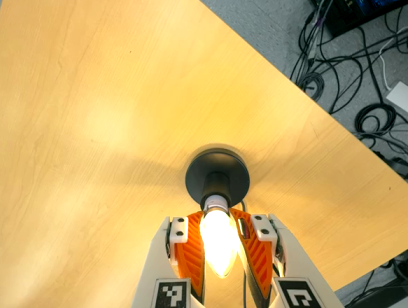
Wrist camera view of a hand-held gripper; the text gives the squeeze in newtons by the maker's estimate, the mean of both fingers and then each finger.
{"total": 25.2, "left": 24.7, "right": 25.7}